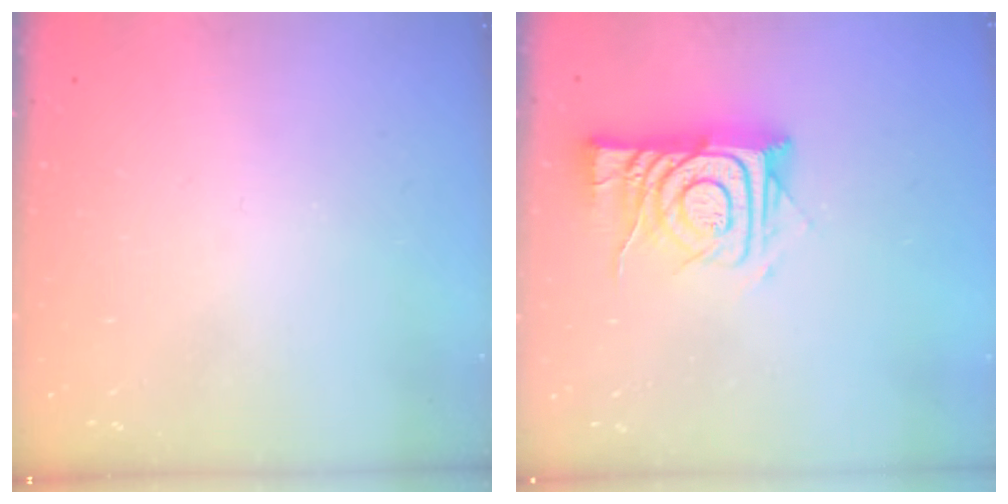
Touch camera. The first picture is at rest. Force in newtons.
{"total": 12.5, "press": 12.5, "slide": 1.1}